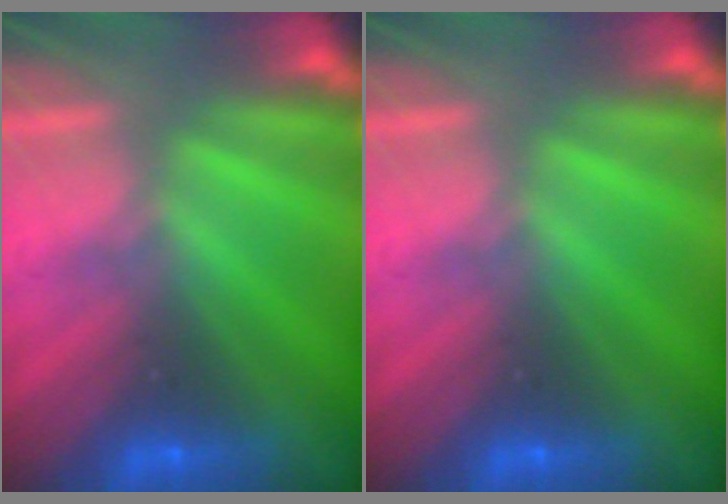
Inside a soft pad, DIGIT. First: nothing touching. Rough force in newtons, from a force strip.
{"total": 0.0}